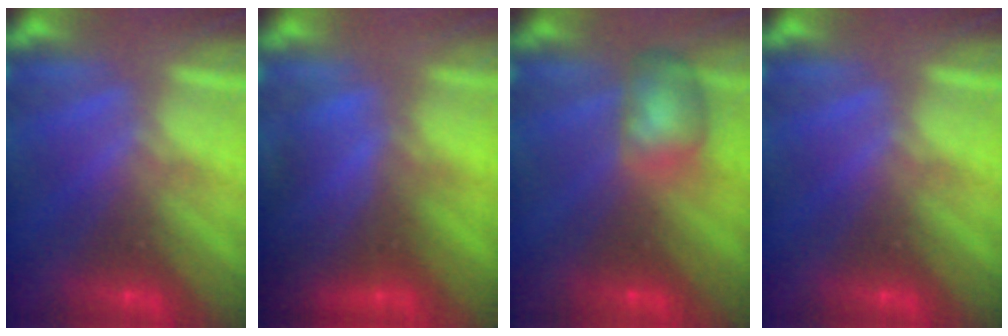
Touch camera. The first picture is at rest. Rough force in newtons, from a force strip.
{"total": 8.0}
{"total": 6.1}
{"total": 0.0}